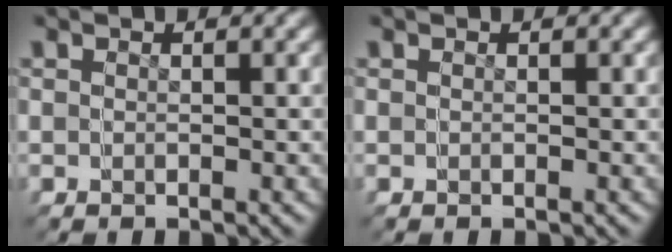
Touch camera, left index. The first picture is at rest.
{"total": 0.0}